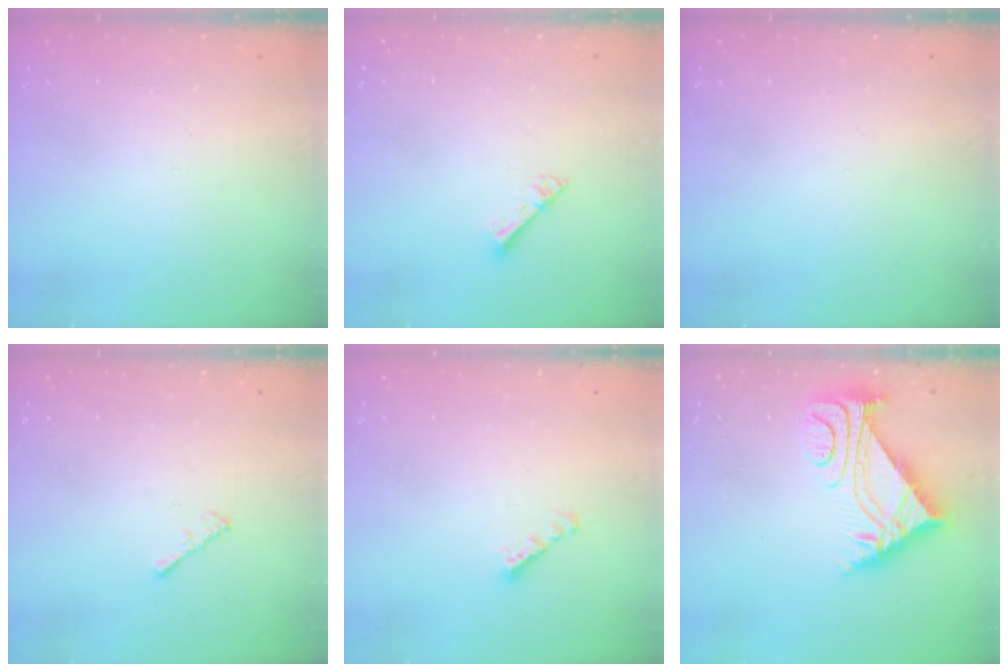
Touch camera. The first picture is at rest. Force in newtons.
{"total": 3.5, "press": 3.4, "slide": 0.4}
{"total": 0.0}
{"total": 1.5, "press": 1.4, "slide": 0.4}
{"total": 2.4, "press": 2.4, "slide": 0.4}
{"total": 6.8, "press": 6.8, "slide": 0.5}